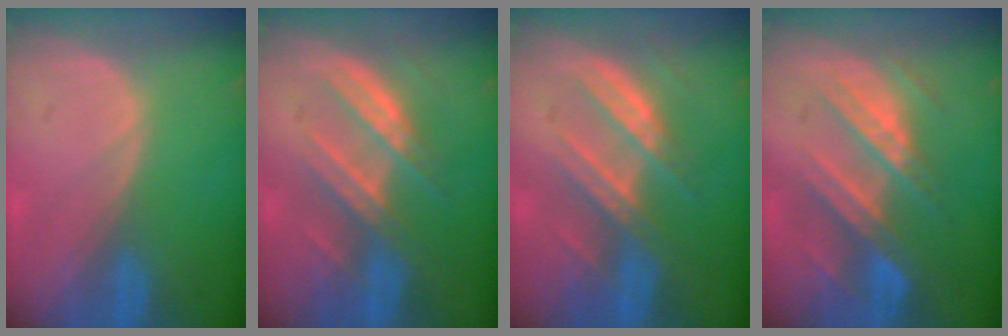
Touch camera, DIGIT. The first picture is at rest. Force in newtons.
{"total": 7.4, "press": 7.1, "slide": 2.0}
{"total": 7.4, "press": 7.1, "slide": 2.0}
{"total": 9.0, "press": 7.9, "slide": 4.2}